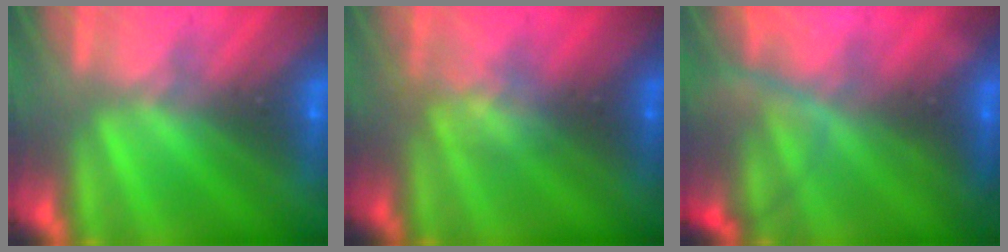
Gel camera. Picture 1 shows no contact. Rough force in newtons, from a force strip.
{"total": 2.8}
{"total": 6.6}